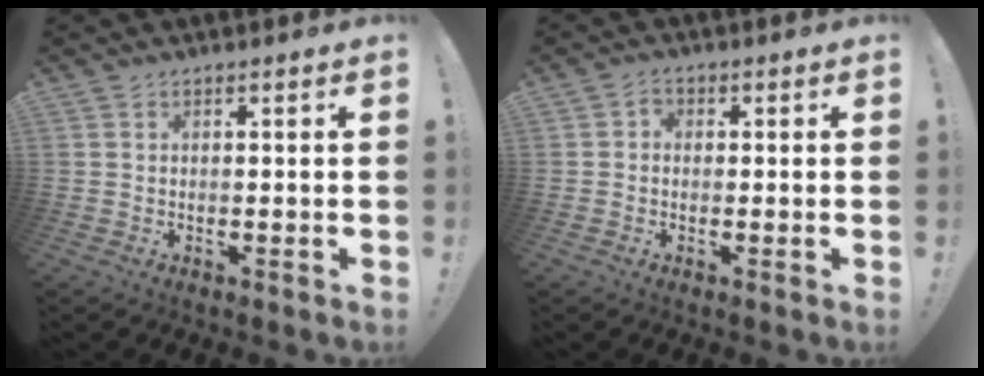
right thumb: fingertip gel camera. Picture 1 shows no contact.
{"total": 1.9, "force": [-0.7, 1.5, 1.0], "torque": [-0.017, 0.007, -0.014]}